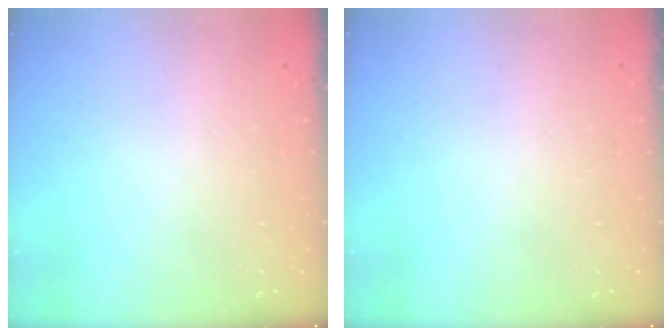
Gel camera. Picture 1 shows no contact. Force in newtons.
{"total": 0.0}